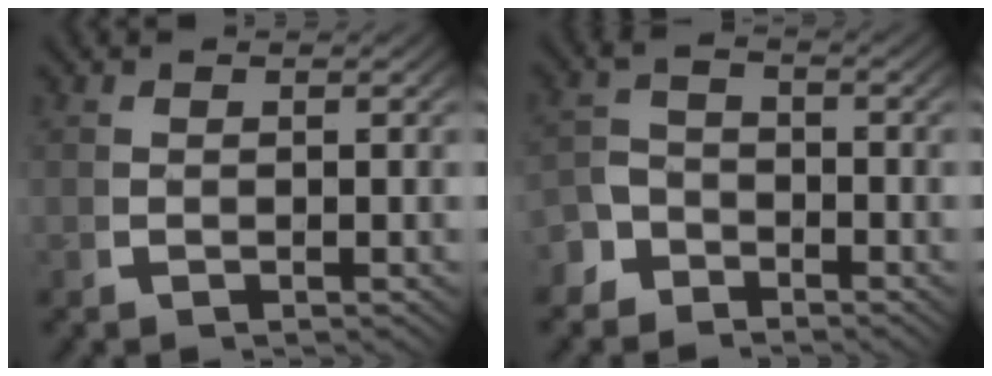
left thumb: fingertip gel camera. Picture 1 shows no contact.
{"total": 3.3, "force": [-2.5, 2.1, 0.8], "torque": [-0.019, -0.014, -0.044]}